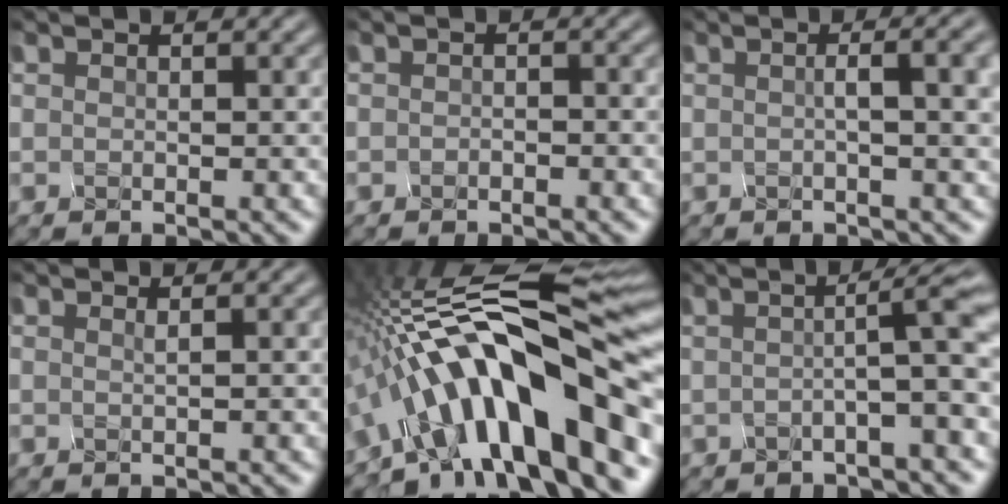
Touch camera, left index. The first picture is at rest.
{"total": 0.9, "force": [-0.6, 0.4, 0.5], "torque": [-0.007, 0.004, -0.013]}
{"total": 7.1, "force": [1.7, 3.2, 6.1], "torque": [-0.053, 0.031, -0.001]}
{"total": 0.0}
{"total": 16.2, "force": [-6.4, 4.4, 14.3], "torque": [-0.197, 0.046, -0.116]}
{"total": 5.0, "force": [-0.1, 0.6, 5.0], "torque": [-0.066, 0.021, -0.015]}